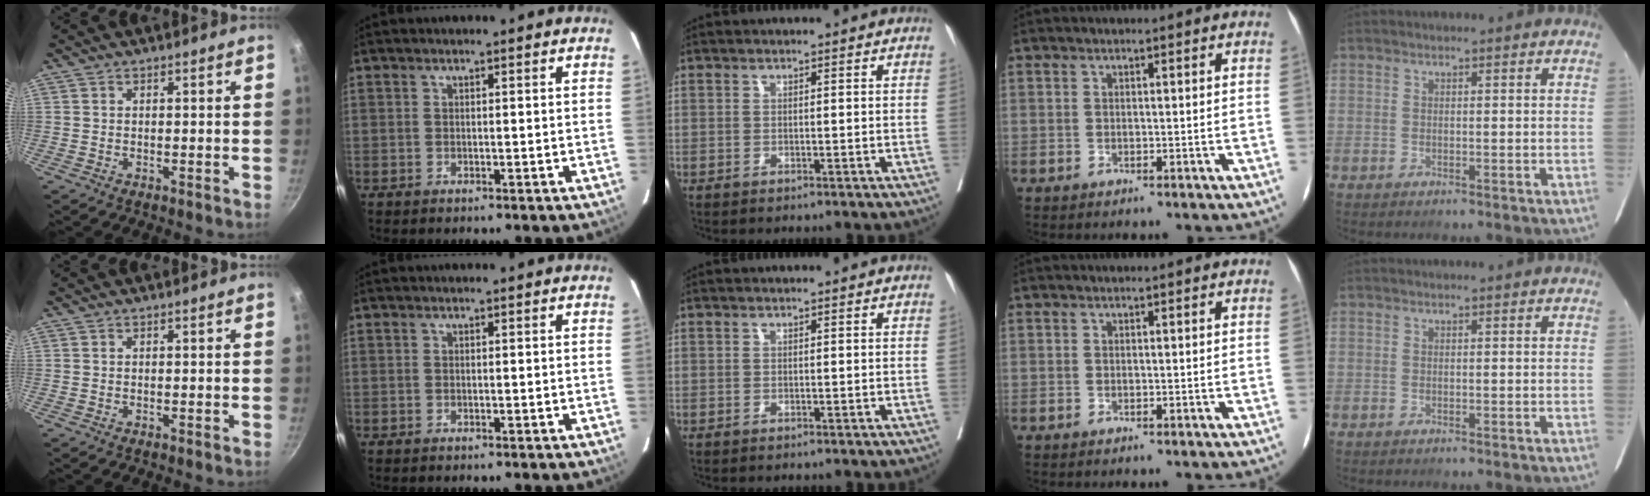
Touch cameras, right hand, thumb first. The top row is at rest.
{}